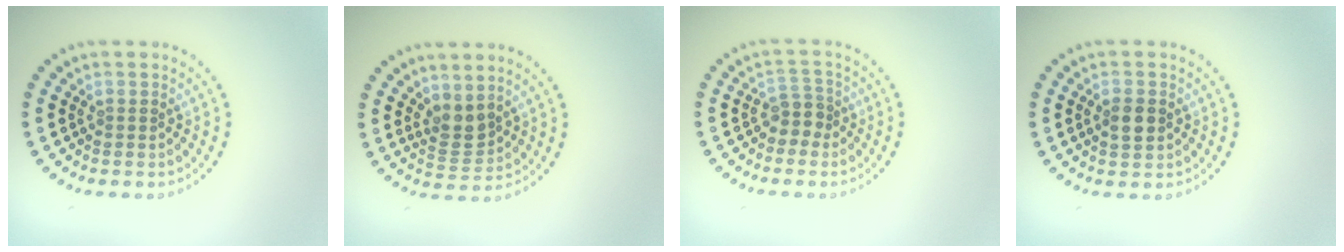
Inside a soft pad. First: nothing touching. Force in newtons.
{"total": 2.3, "press": 1.8, "slide": 1.3}
{"total": 2.0, "press": 1.5, "slide": 1.4}
{"total": 2.0, "press": 2.0, "slide": 0.2}